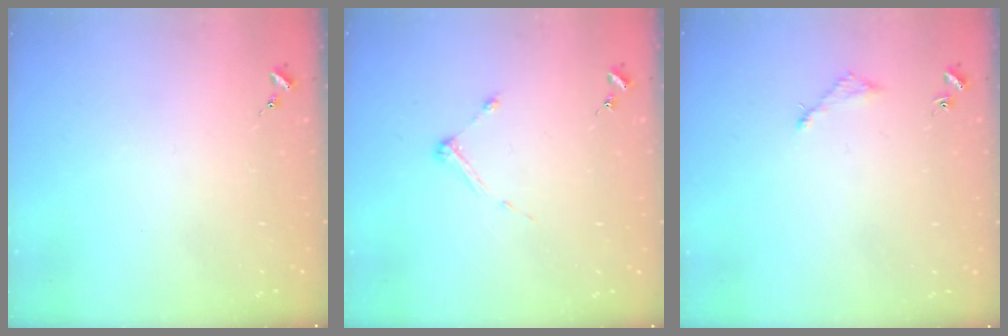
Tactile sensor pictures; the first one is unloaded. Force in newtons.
{"total": 4.9, "press": 4.9, "slide": 0.7}
{"total": 3.0, "press": 3.0, "slide": 0.4}